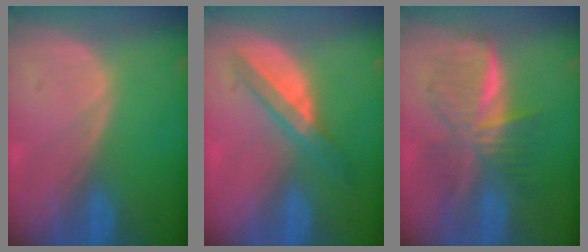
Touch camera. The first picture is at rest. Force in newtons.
{"total": 6.0, "press": 5.3, "slide": 2.8}
{"total": 8.1, "press": 8.1, "slide": 0.3}